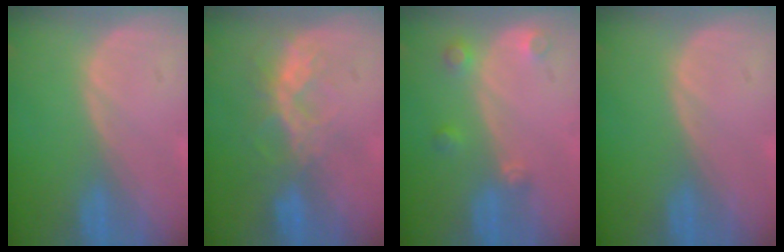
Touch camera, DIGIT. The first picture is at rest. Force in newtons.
{"total": 6.6, "press": 6.0, "slide": 2.7}
{"total": 3.2, "press": 2.9, "slide": 1.4}
{"total": 0.0}